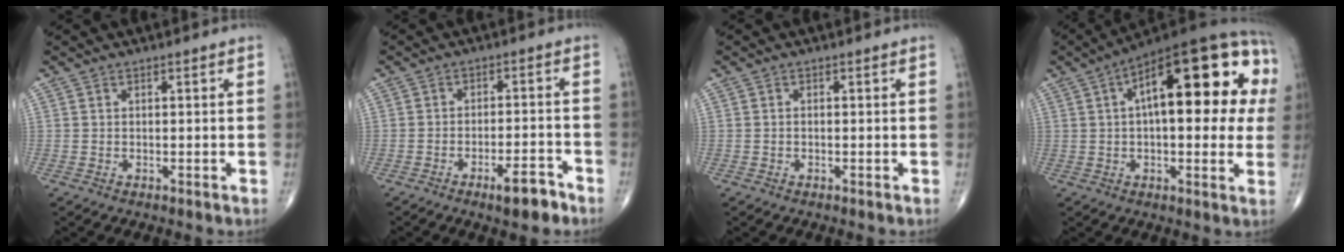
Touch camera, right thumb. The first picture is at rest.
{"total": 5.9, "force": [-3.9, 1.6, 4.2], "torque": [-0.062, 0.025, -0.057]}
{"total": 0.5, "force": [-0.1, 0.3, 0.4], "torque": [-0.010, 0.001, -0.004]}
{"total": 26.2, "force": [5.7, 10.1, 23.5], "torque": [-0.315, 0.038, 0.070]}